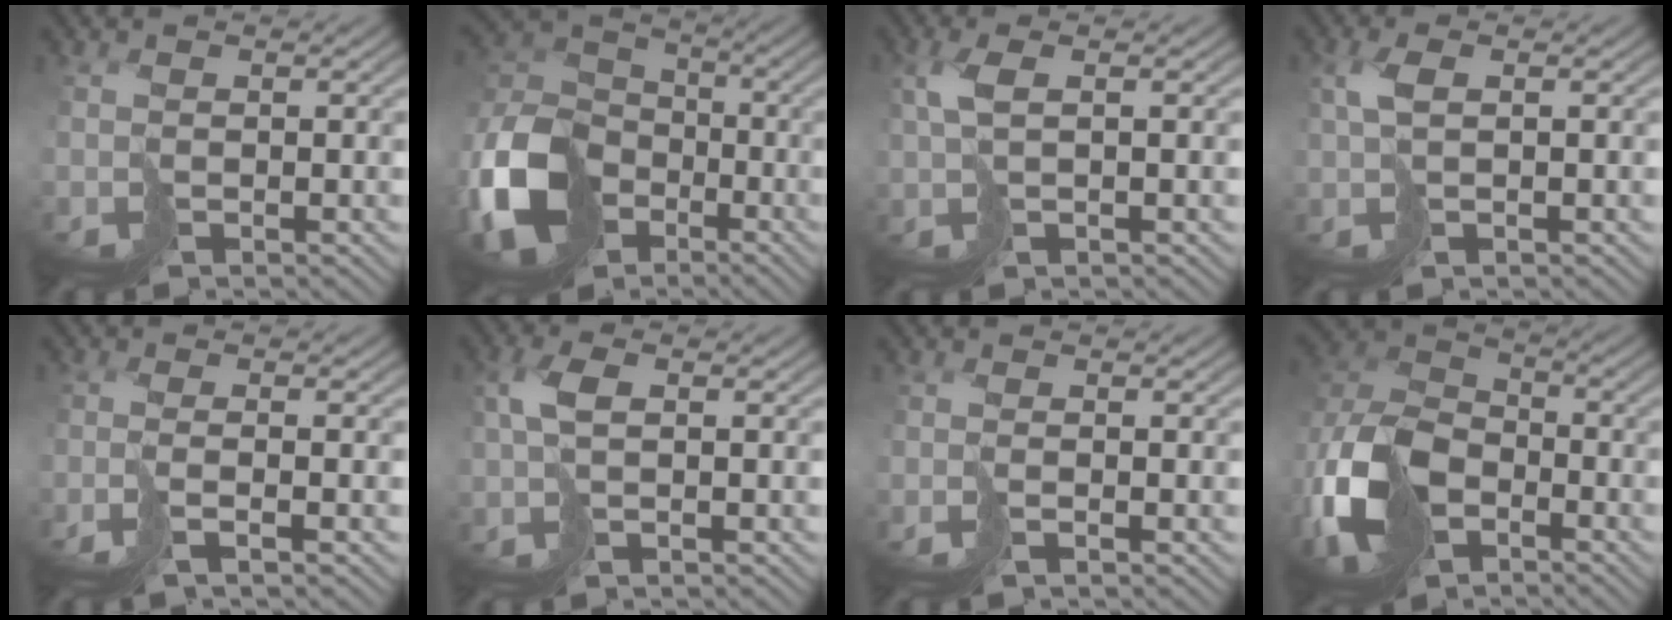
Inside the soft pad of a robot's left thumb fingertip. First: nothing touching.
{"total": 15.1, "force": [-6.1, 11.0, 8.4], "torque": [-0.233, -0.038, -0.129]}
{"total": 3.3, "force": [1.1, 1.0, 3.0], "torque": [-0.062, 0.011, 0.020]}
{"total": 2.8, "force": [0.9, 0.9, 2.5], "torque": [-0.056, 0.009, 0.017]}
{"total": 4.1, "force": [-1.9, 1.0, 3.5], "torque": [-0.059, 0.001, -0.049]}
{"total": 3.6, "force": [0.5, 1.4, 3.2], "torque": [-0.074, 0.007, 0.008]}
{"total": 1.6, "force": [-0.7, 0.3, 1.4], "torque": [-0.028, 0.000, -0.022]}
{"total": 15.7, "force": [-7.0, 10.0, 9.9], "torque": [-0.271, -0.045, -0.138]}